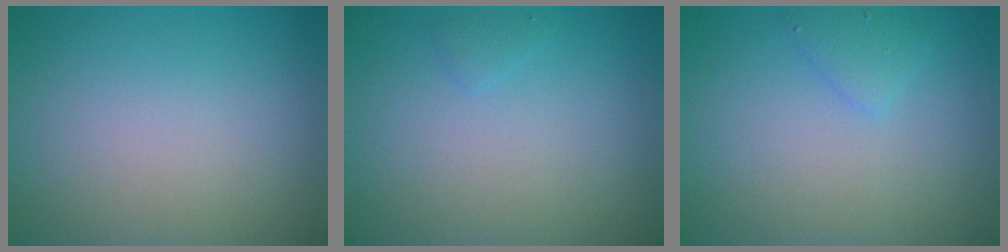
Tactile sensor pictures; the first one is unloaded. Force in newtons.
{"total": 0.6, "press": 0.6, "slide": 0.0}
{"total": 1.4, "press": 1.4, "slide": 0.1}